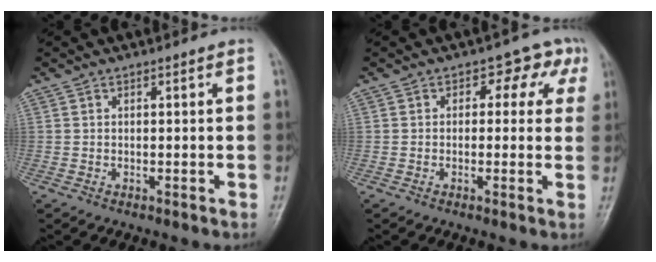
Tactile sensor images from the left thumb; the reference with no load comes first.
{"total": 5.3, "force": [1.6, 3.8, 3.2], "torque": [0.010, 0.005, 0.003]}